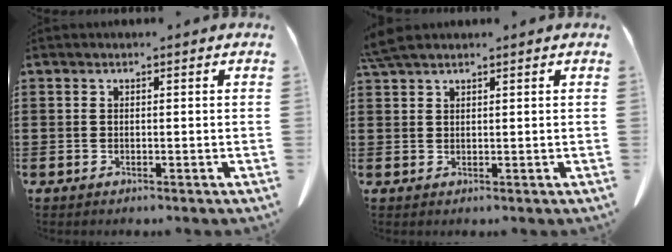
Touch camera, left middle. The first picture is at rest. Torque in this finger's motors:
{"motor_torque": [1.34, 0.80, 0.13, 0.09]}